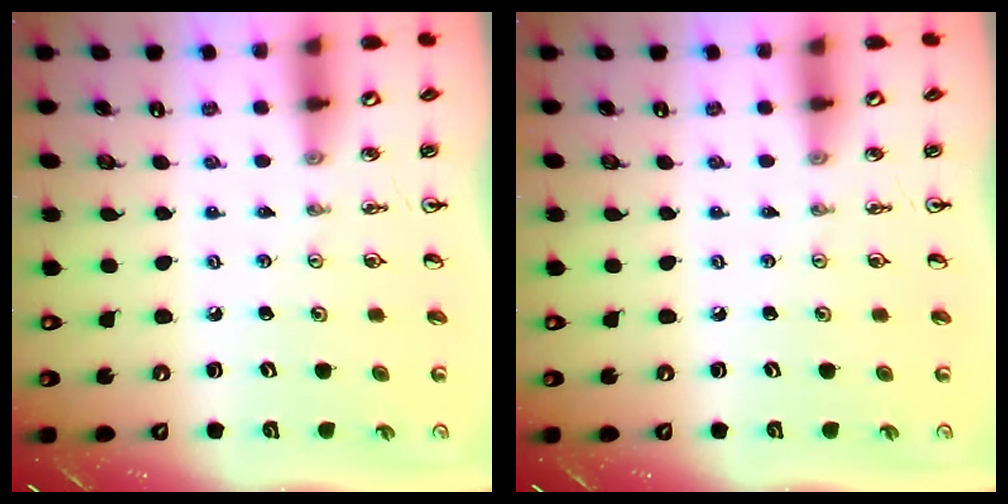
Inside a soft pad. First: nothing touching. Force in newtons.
{"total": 0.0}